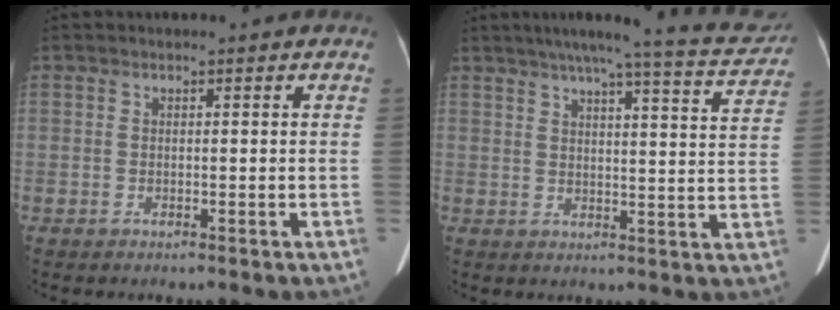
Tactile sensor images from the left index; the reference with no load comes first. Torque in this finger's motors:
{"motor_torque": [-0.16, -0.11, 0.00, -0.01]}